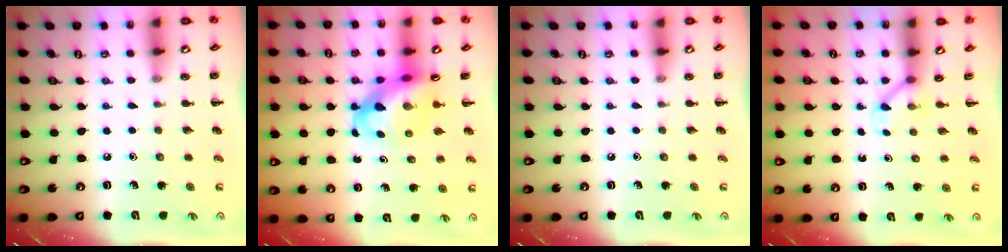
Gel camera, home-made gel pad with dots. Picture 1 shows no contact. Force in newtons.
{"total": 10.1, "press": 9.7, "slide": 2.8}
{"total": 0.0}
{"total": 2.8, "press": 2.7, "slide": 0.9}